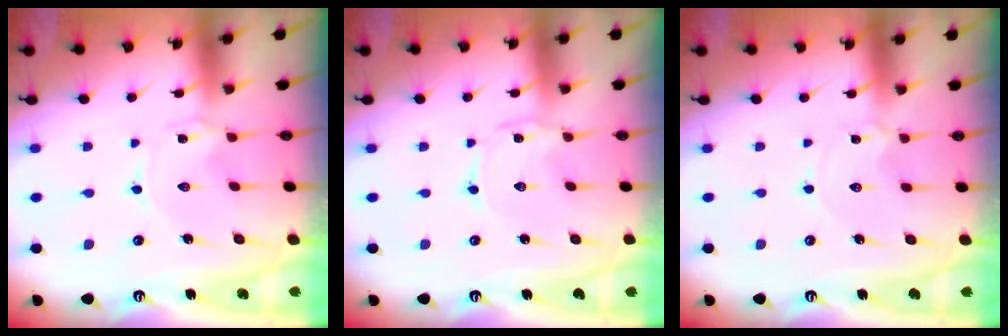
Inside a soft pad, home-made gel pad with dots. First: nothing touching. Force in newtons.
{"total": 0.5, "press": 0.5, "slide": 0.1}
{"total": 1.5, "press": 1.5, "slide": 0.2}